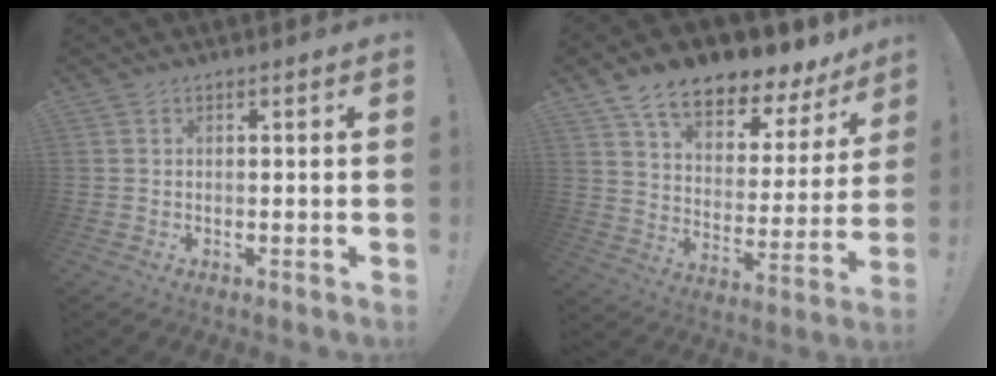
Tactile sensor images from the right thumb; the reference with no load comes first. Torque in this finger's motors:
{"motor_torque": [1.47, 3.23, 0.68, 0.67, 0.06]}